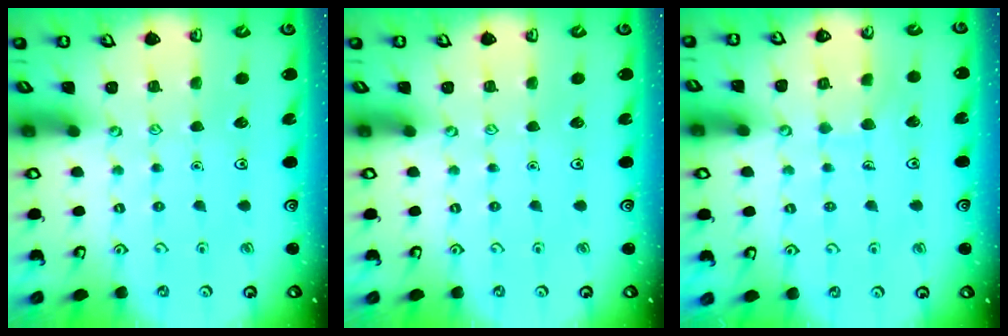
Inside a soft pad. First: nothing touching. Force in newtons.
{"total": 0.0}
{"total": 6.4, "press": 6.4, "slide": 0.5}